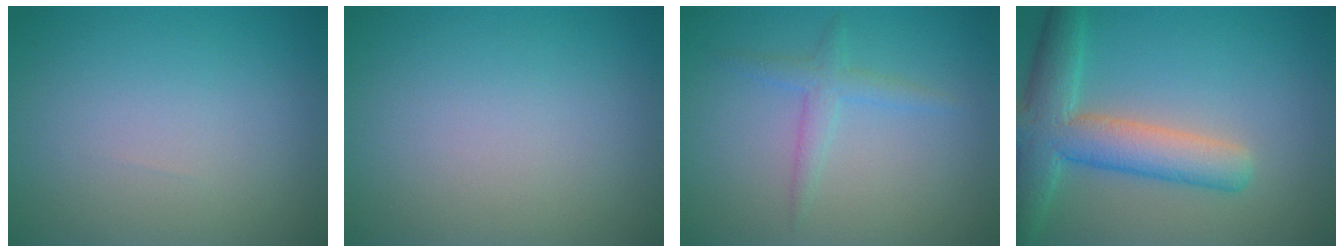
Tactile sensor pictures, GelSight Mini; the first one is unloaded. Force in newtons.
{"total": 0.0}
{"total": 1.9, "press": 1.9, "slide": 0.1}
{"total": 6.7, "press": 6.7, "slide": 0.4}